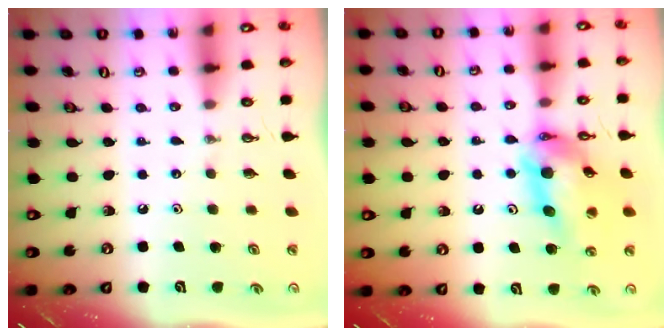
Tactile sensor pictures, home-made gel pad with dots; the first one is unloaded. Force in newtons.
{"total": 14.4, "press": 14.3, "slide": 1.2}